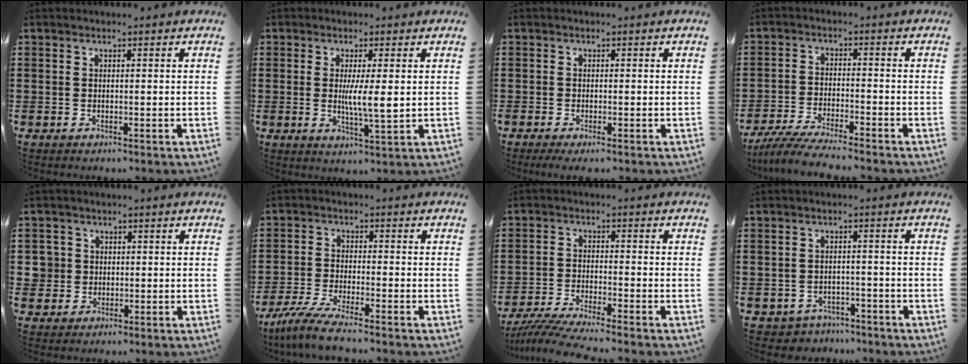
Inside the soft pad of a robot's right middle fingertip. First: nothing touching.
{"total": 4.8, "force": [0.6, 0.7, 4.7], "torque": [-0.081, -0.006, 0.007]}
{"total": 0.8, "force": [-0.5, 0.1, 0.6], "torque": [-0.009, -0.004, -0.009]}
{"total": 5.4, "force": [-5.0, 0.0, 2.0], "torque": [-0.055, -0.017, -0.099]}
{"total": 3.5, "force": [0.2, 3.5, 0.5], "torque": [-0.029, 0.011, 0.001]}
{"total": 5.3, "force": [-4.4, -0.1, 2.9], "torque": [-0.078, -0.024, -0.089]}
{"total": 5.0, "force": [-4.7, -0.3, 1.9], "torque": [-0.053, -0.022, -0.095]}
{"total": 2.5, "force": [-2.4, 0.8, -0.3], "torque": [-0.006, 0.000, -0.054]}